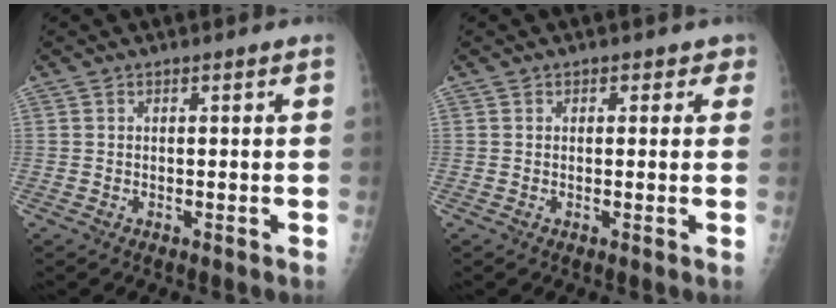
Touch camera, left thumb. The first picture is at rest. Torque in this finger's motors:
{"motor_torque": [-0.26, -0.08, -0.03, 0.02, -0.05]}